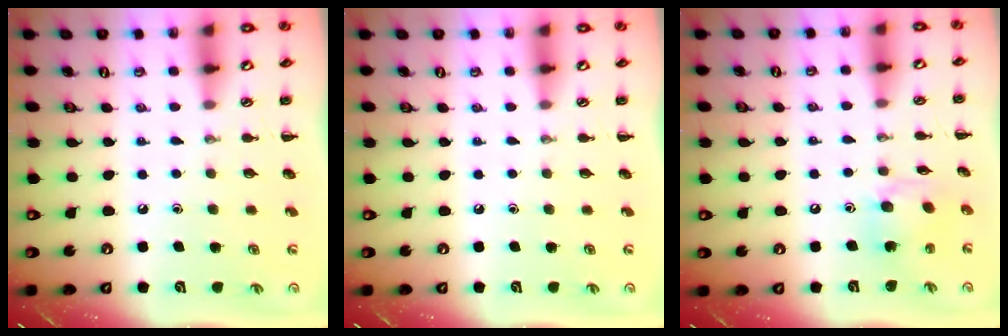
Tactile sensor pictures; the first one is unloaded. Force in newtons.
{"total": 0.0}
{"total": 9.6, "press": 9.6, "slide": 0.9}